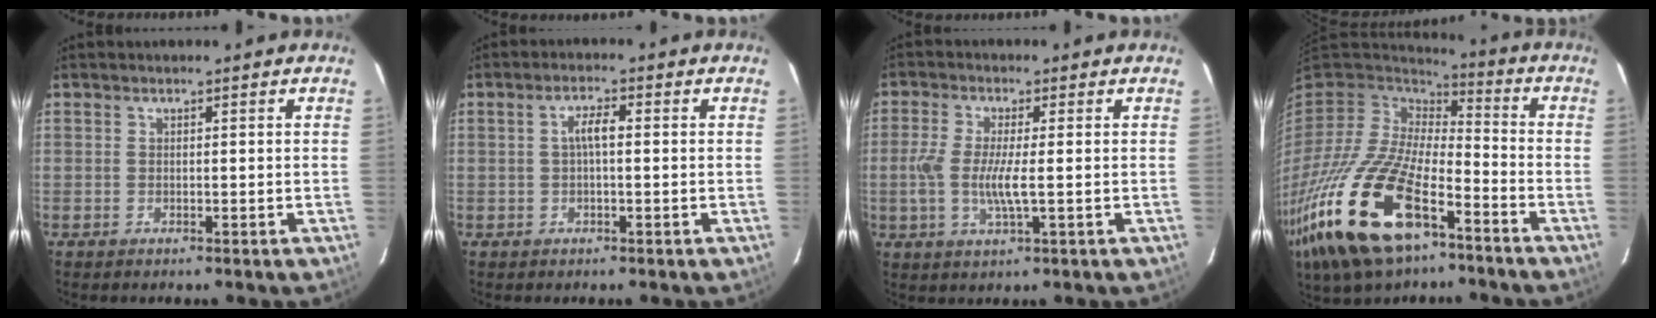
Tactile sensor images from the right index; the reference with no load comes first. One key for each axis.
{"total": 2.8, "fx": 0.1, "fy": 0.7, "fz": 2.7, "tx": -0.053, "ty": 0.009, "tz": 0.002}
{"total": 6.4, "fx": -0.9, "fy": 1.1, "fz": 6.3, "tx": -0.133, "ty": -0.006, "tz": -0.020}
{"total": 26.6, "fx": -13.9, "fy": 11.8, "fz": 19.3, "tx": -0.422, "ty": -0.055, "tz": -0.256}